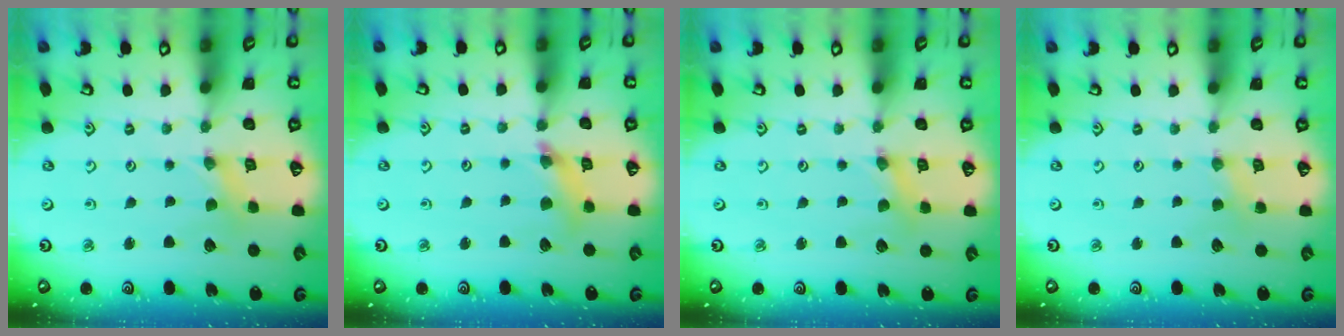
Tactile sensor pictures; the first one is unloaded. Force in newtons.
{"total": 8.9, "press": 8.8, "slide": 1.1}
{"total": 1.8, "press": 1.8, "slide": 0.3}
{"total": 2.7, "press": 2.6, "slide": 0.4}